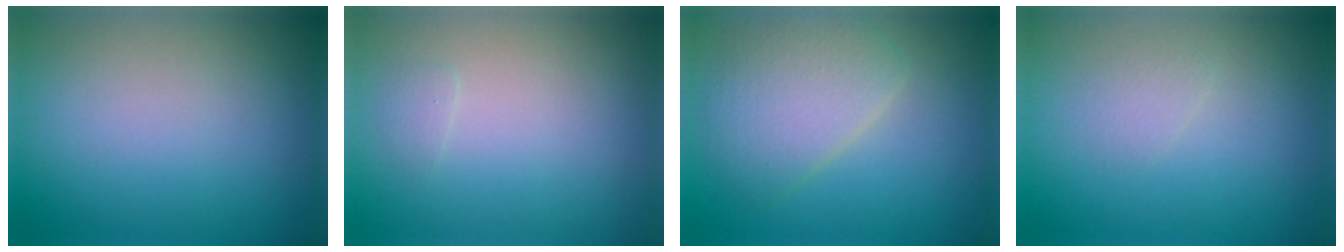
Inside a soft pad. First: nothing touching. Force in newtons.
{"total": 0.5, "press": 0.5, "slide": 0.0}
{"total": 4.6, "press": 4.6, "slide": 0.3}
{"total": 0.9, "press": 0.9, "slide": 0.0}